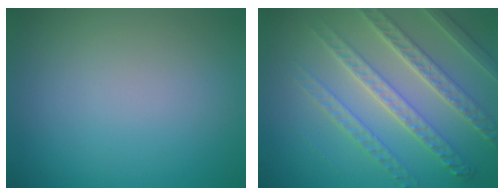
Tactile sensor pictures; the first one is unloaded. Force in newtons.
{"total": 5.1, "press": 4.9, "slide": 1.7}